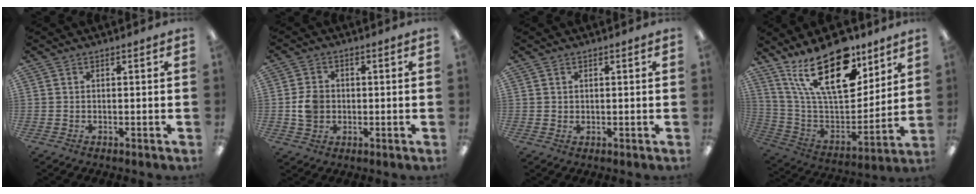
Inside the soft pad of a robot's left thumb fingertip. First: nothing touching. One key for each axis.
{"total": 5.5, "fx": -0.3, "fy": 4.8, "fz": 2.8, "tx": -0.035, "ty": 0.006, "tz": -0.005}
{"total": 1.0, "fx": 0.6, "fy": 0.8, "fz": 0.2, "tx": -0.005, "ty": 0.002, "tz": 0.010}
{"total": 25.9, "fx": 15.6, "fy": 11.7, "fz": 17.0, "tx": -0.330, "ty": -0.090, "tz": 0.273}